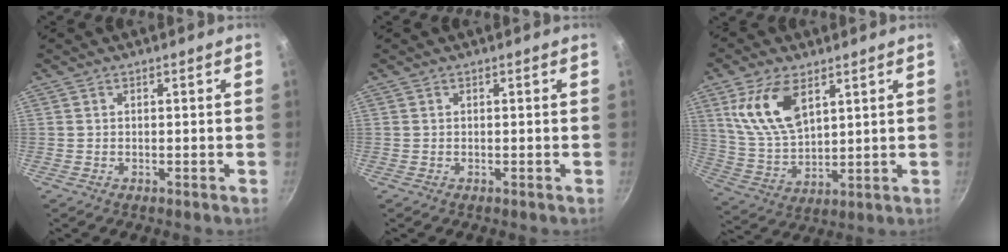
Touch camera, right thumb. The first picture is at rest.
{"total": 0.0}
{"total": 12.8, "force": [5.7, 6.7, 9.3], "torque": [-0.172, -0.027, 0.122]}